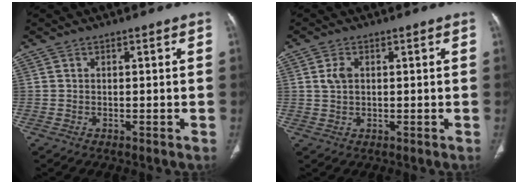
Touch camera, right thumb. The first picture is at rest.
{"total": 3.0, "force": [0.6, 2.0, 2.2], "torque": [-0.044, 0.002, 0.014]}